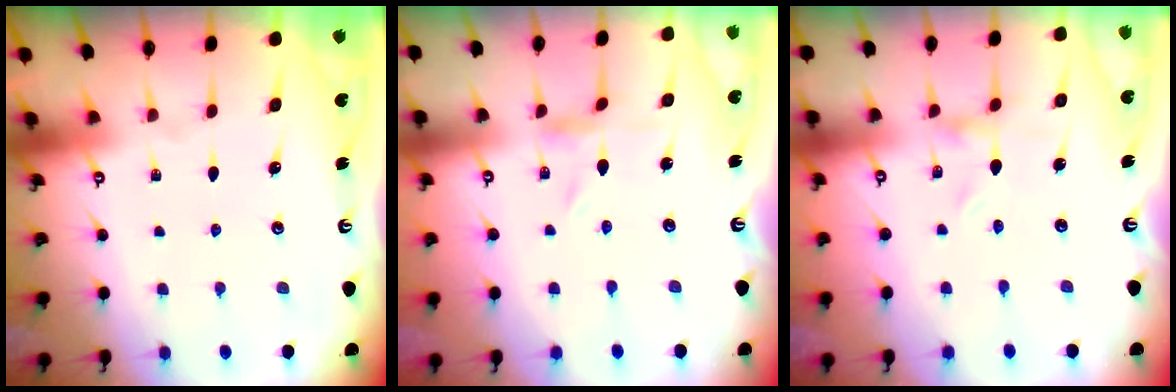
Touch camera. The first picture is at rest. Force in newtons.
{"total": 0.0}
{"total": 0.0}